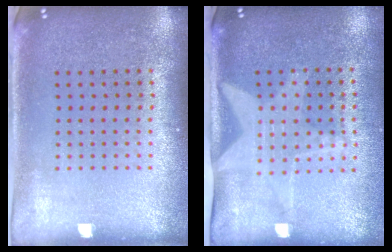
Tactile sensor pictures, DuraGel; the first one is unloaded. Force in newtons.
{"total": 2.1, "press": 1.6, "slide": 1.3}